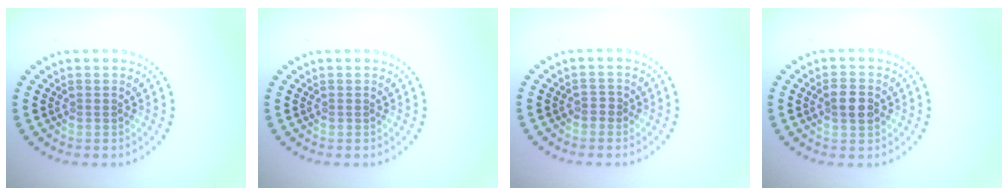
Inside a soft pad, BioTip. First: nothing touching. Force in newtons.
{"total": 0.0}
{"total": 0.6, "press": 0.3, "slide": 0.5}
{"total": 2.2, "press": 2.2, "slide": 0.0}